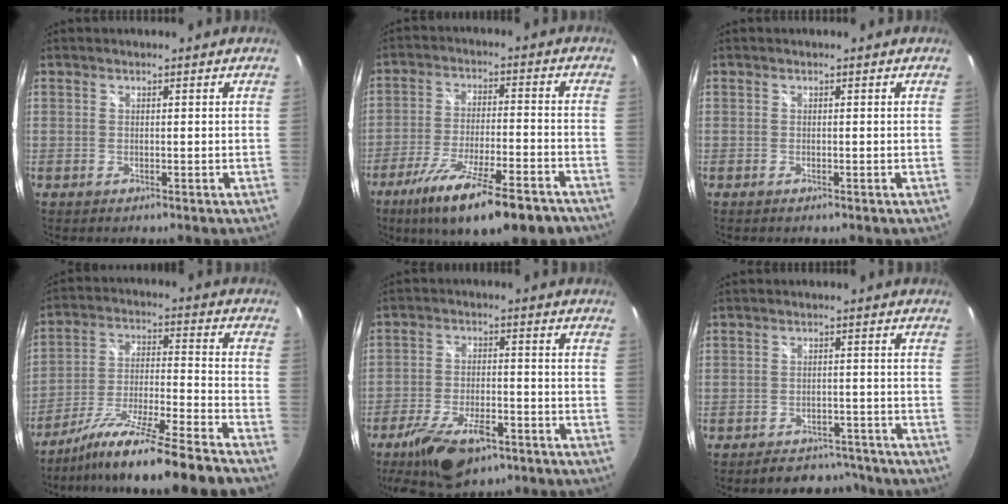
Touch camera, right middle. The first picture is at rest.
{"total": 17.6, "force": [-12.2, 3.5, 12.3], "torque": [-0.224, -0.051, -0.193]}
{"total": 0.0}
{"total": 17.0, "force": [-14.3, -2.1, 8.9], "torque": [-0.158, -0.040, -0.241]}
{"total": 13.5, "force": [-8.7, 5.7, 8.6], "torque": [-0.185, -0.025, -0.146]}
{"total": 8.6, "force": [-7.5, 3.7, 1.9], "torque": [-0.043, 0.010, -0.092]}